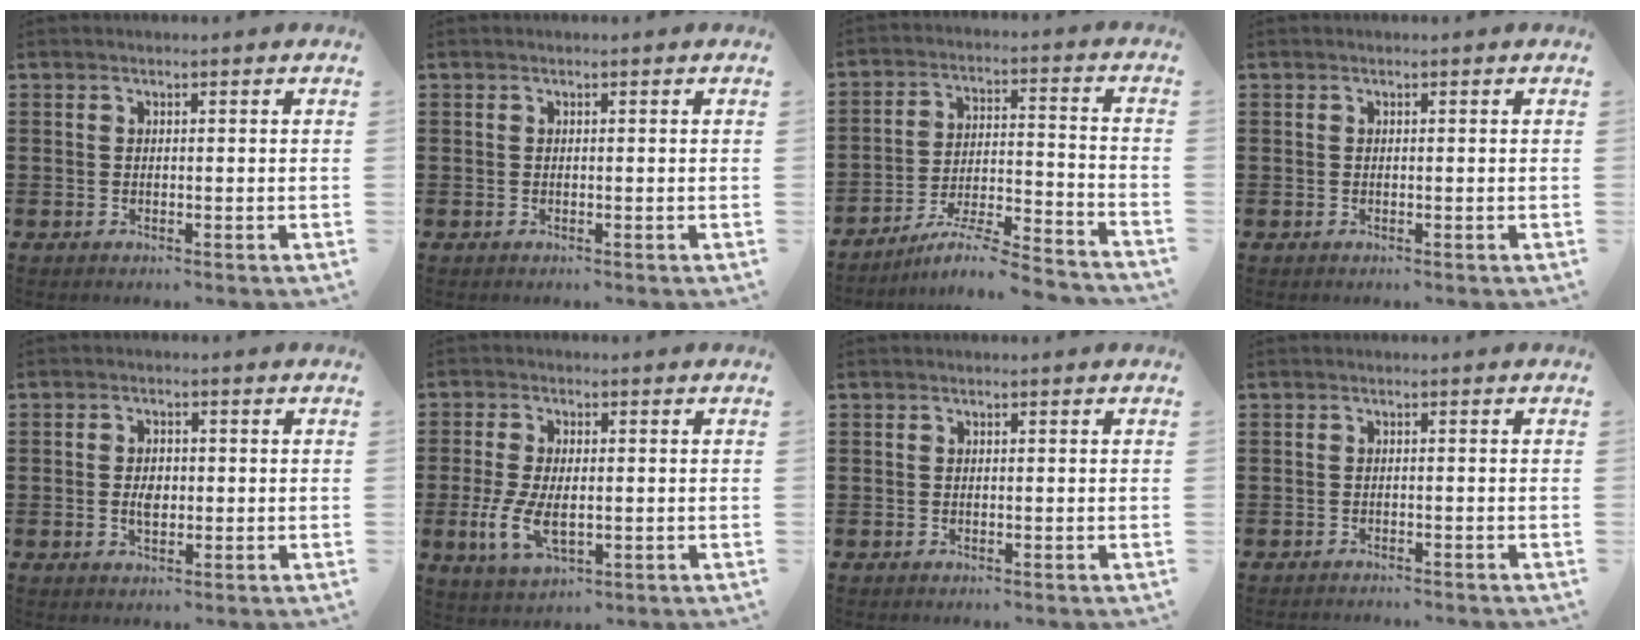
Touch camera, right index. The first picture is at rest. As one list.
[{"total": 0.0}, {"total": 7.4, "force": [-6.6, 0.1, 3.3], "torque": [-0.061, -0.007, -0.131]}, {"total": 0.0}, {"total": 2.8, "force": [-0.2, 1.7, 2.2], "torque": [-0.044, 0.005, -0.003]}, {"total": 6.5, "force": [-0.8, 3.3, 5.5], "torque": [-0.132, -0.005, -0.021]}, {"total": 0.0}, {"total": 1.0, "force": [-0.9, -0.1, -0.1], "torque": [0.000, 0.001, -0.020]}]